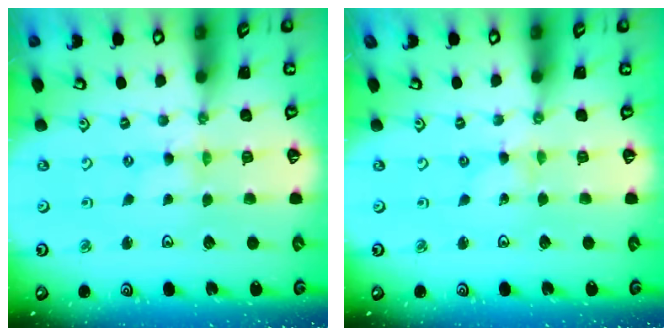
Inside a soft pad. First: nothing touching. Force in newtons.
{"total": 0.0}